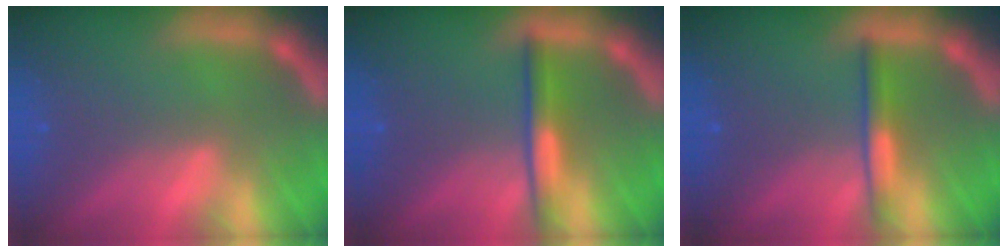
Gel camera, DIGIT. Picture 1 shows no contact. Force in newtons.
{"total": 3.0}
{"total": 2.5}